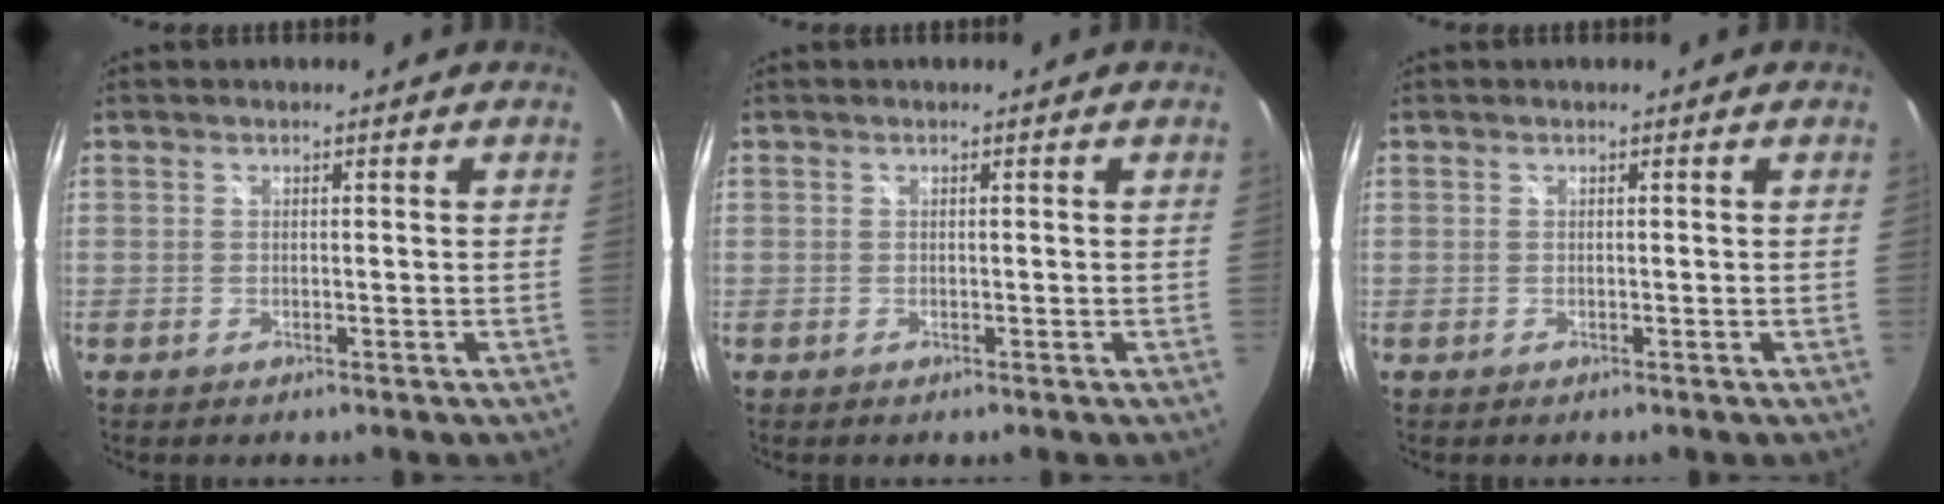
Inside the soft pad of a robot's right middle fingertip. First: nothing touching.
{"total": 0.0}
{"total": 0.0}